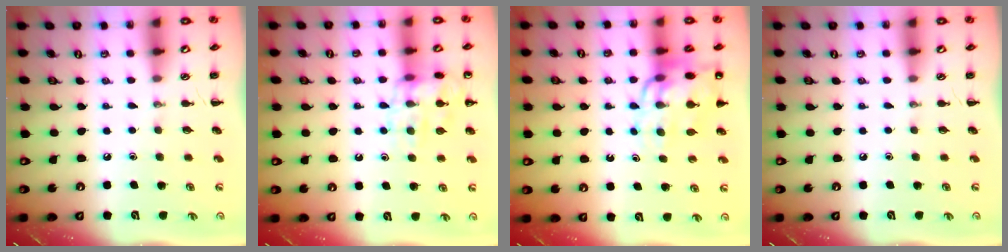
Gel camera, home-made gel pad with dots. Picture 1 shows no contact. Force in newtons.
{"total": 12.4, "press": 12.4, "slide": 0.8}
{"total": 13.4, "press": 13.0, "slide": 3.2}
{"total": 0.0}